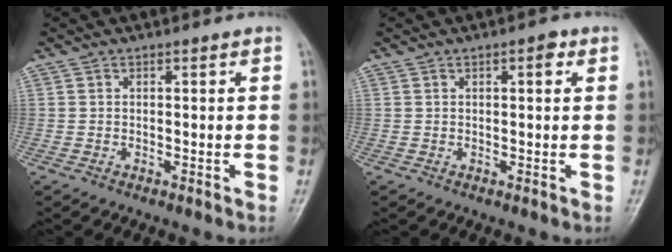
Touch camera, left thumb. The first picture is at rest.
{"total": 2.1, "force": [0.9, 0.8, 1.8], "torque": [-0.022, 0.001, 0.010]}